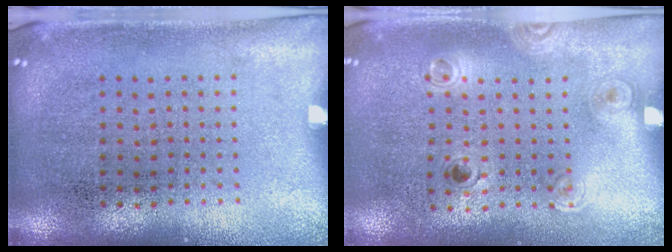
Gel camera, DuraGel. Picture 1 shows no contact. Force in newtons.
{"total": 1.1, "press": 0.8, "slide": 0.8}